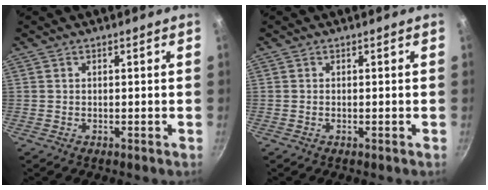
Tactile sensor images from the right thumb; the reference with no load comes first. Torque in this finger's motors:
{"motor_torque": [-0.47, -0.01, -0.27, 0.24, 0.00]}